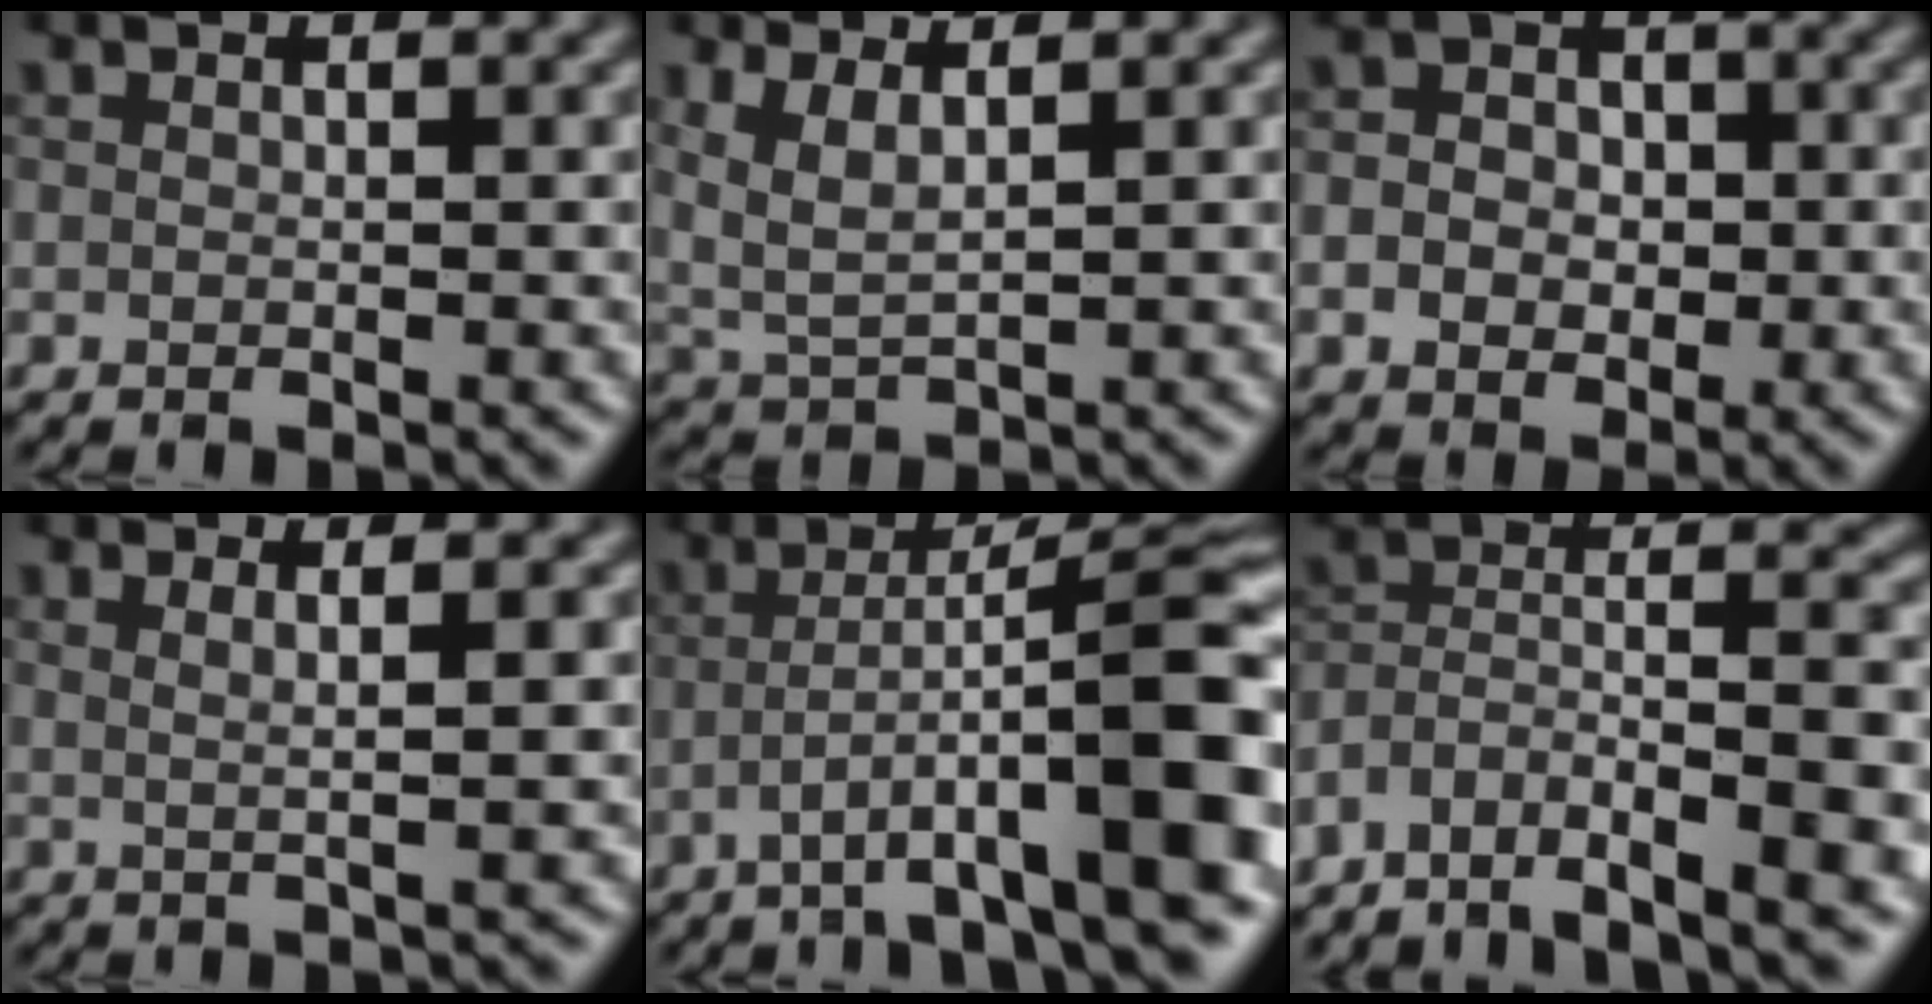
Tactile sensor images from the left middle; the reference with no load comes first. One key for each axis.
{"total": 3.2, "fx": 1.6, "fy": 1.2, "fz": 2.5, "tx": -0.065, "ty": -0.012, "tz": 0.033}
{"total": 5.4, "fx": -0.6, "fy": 4.7, "fz": 2.7, "tx": -0.028, "ty": 0.002, "tz": -0.033}
{"total": 2.8, "fx": 1.1, "fy": 1.1, "fz": 2.4, "tx": -0.037, "ty": -0.004, "tz": -0.012}
{"total": 10.3, "fx": -3.8, "fy": 1.8, "fz": 9.4, "tx": -0.133, "ty": 0.016, "tz": -0.064}
{"total": 9.1, "fx": -6.0, "fy": 3.2, "fz": 6.0, "tx": -0.103, "ty": 0.000, "tz": -0.122}